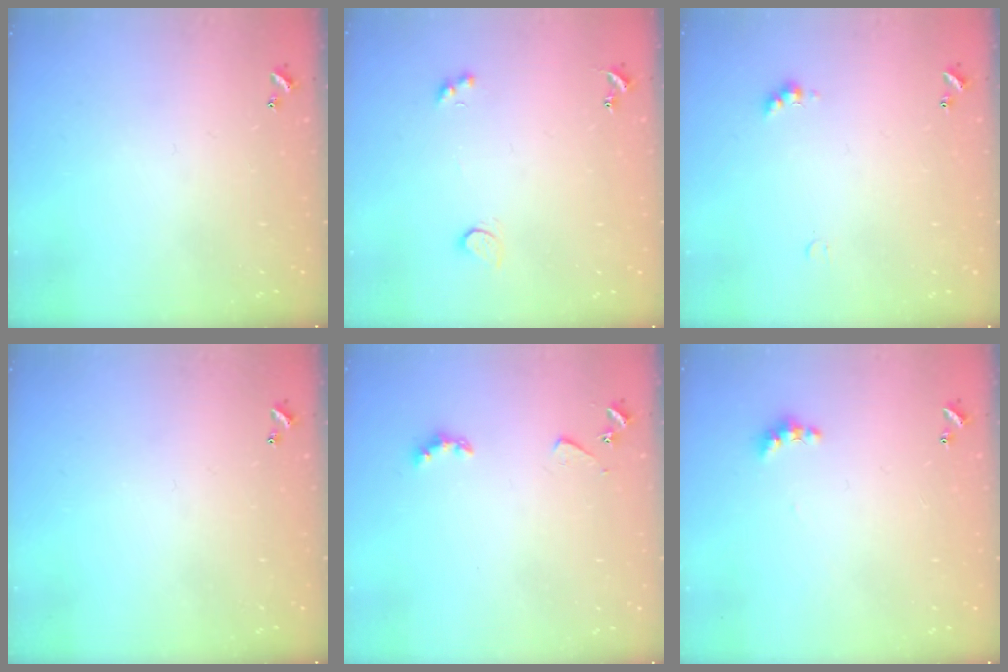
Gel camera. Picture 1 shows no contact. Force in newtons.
{"total": 2.6, "press": 2.3, "slide": 1.2}
{"total": 2.0, "press": 2.0, "slide": 0.5}
{"total": 0.0}
{"total": 2.8, "press": 2.7, "slide": 0.5}
{"total": 4.4, "press": 4.4, "slide": 0.9}